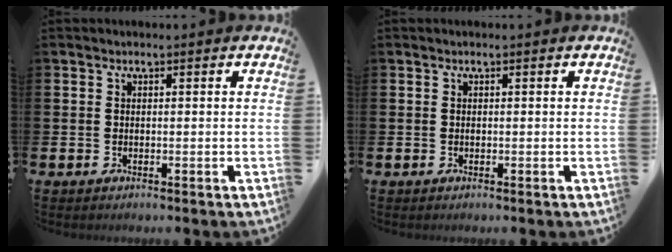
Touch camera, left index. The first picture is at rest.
{"total": 0.0}